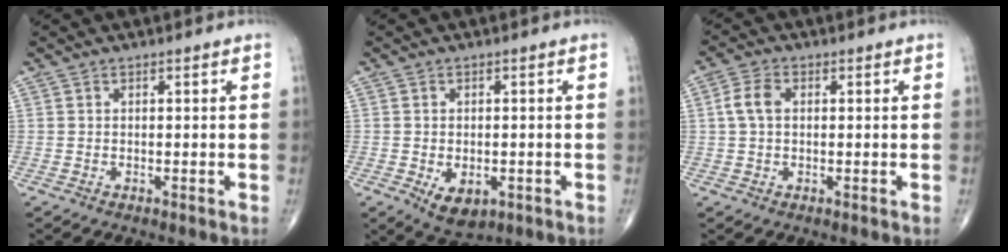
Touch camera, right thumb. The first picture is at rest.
{"total": 5.7, "force": [-1.8, 3.6, 4.1], "torque": [-0.054, 0.000, -0.015]}
{"total": 4.2, "force": [0.6, 2.6, 3.2], "torque": [-0.073, 0.010, 0.008]}